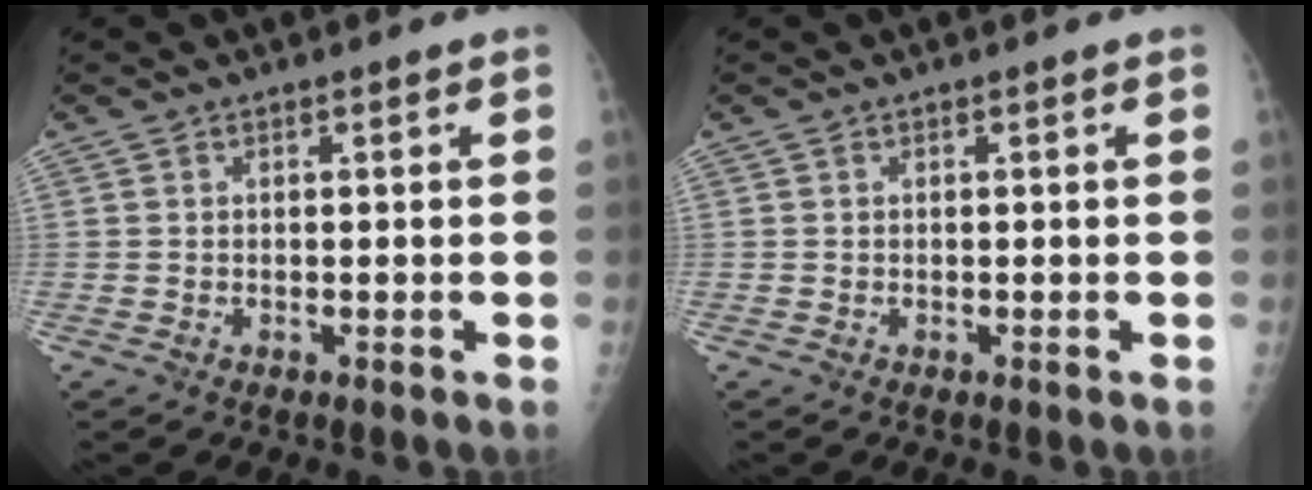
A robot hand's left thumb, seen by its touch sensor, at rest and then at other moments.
{"total": 0.0}